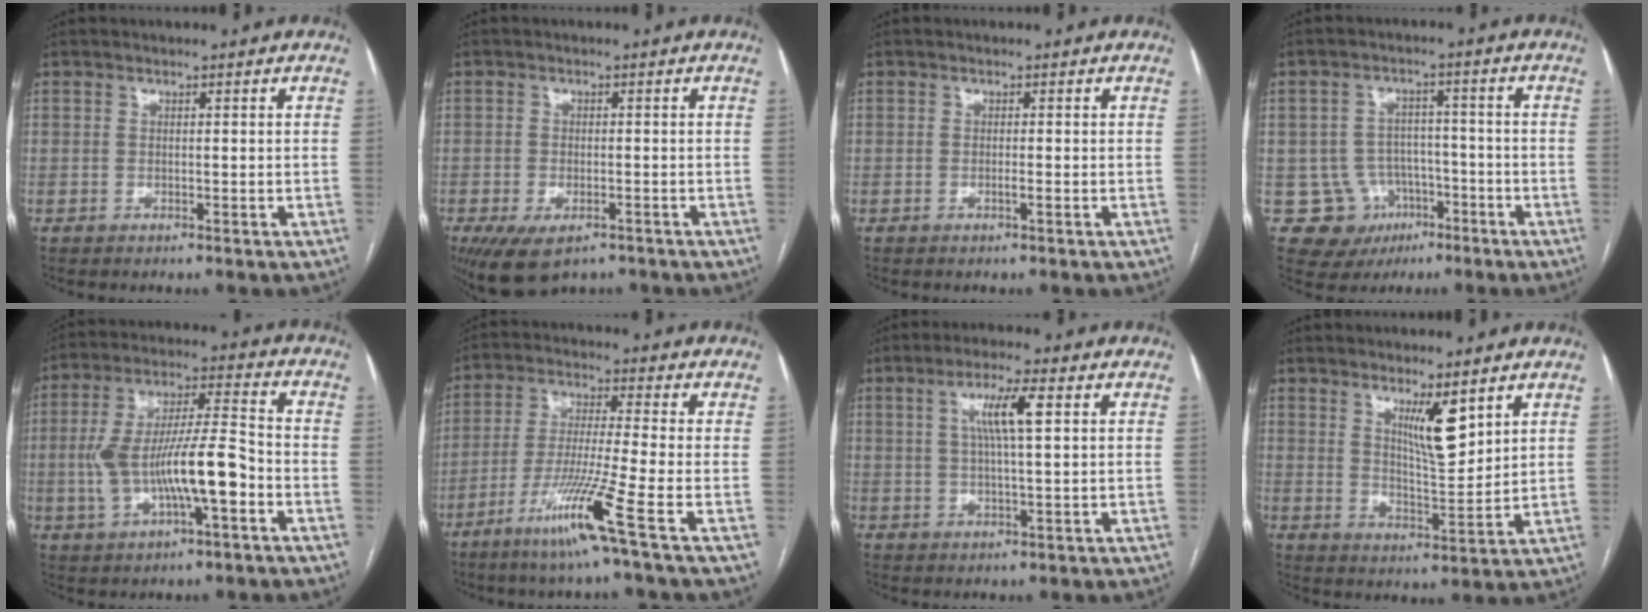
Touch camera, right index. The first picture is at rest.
{"total": 7.2, "force": [-4.6, 3.5, 4.3], "torque": [-0.073, -0.009, -0.069]}
{"total": 0.8, "force": [-0.3, -0.1, 0.7], "torque": [-0.016, 0.000, -0.006]}
{"total": 8.6, "force": [-3.3, 7.8, 1.2], "torque": [-0.018, 0.014, -0.039]}
{"total": 13.4, "force": [-3.2, 2.8, 12.8], "torque": [-0.245, 0.020, -0.049]}
{"total": 10.9, "force": [-5.6, -2.2, 9.1], "torque": [-0.173, -0.033, -0.113]}
{"total": 6.3, "force": [1.8, 0.3, 6.0], "torque": [-0.114, 0.008, 0.032]}
{"total": 6.8, "force": [3.9, 1.1, 5.4], "torque": [-0.095, -0.016, 0.073]}